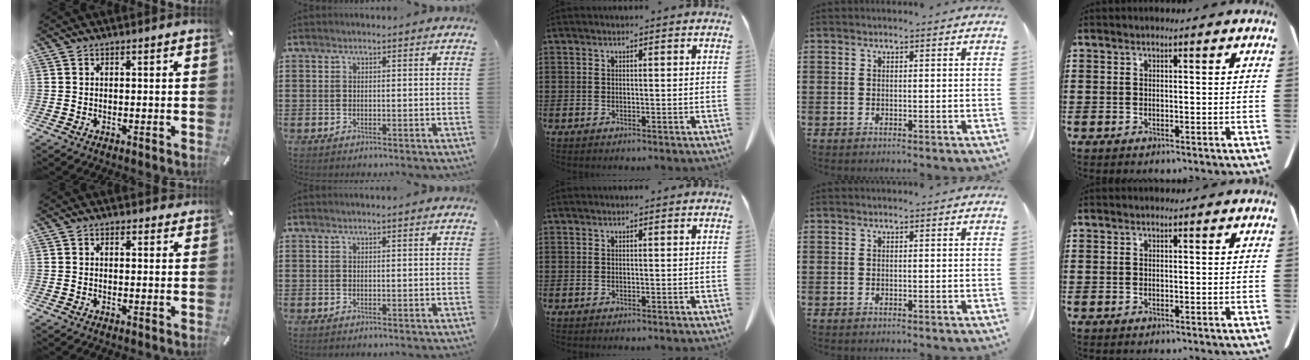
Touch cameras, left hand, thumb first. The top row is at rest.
{"thumb": {"total": 1.5, "force": [0.7, 1.1, 0.8], "torque": [-0.009, 0.001, 0.011]}}